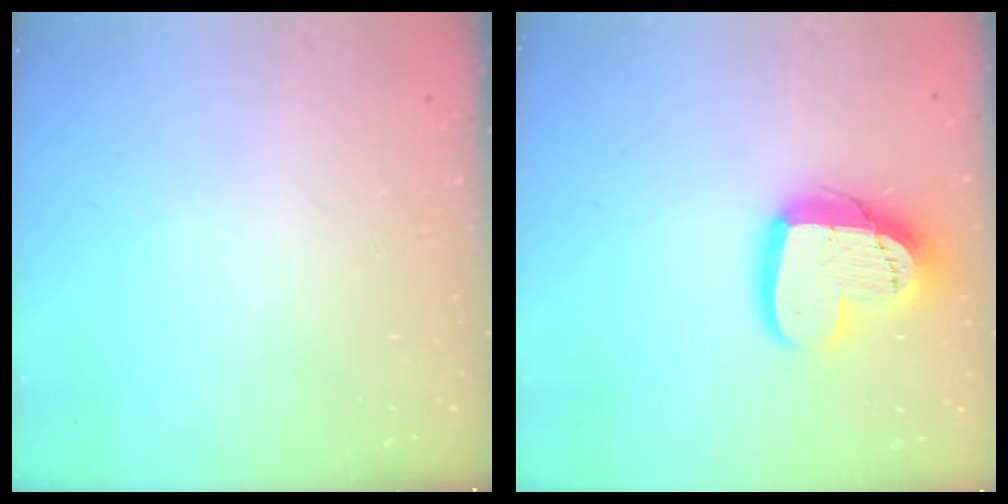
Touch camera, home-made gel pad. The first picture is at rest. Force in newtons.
{"total": 16.4, "press": 16.3, "slide": 1.4}